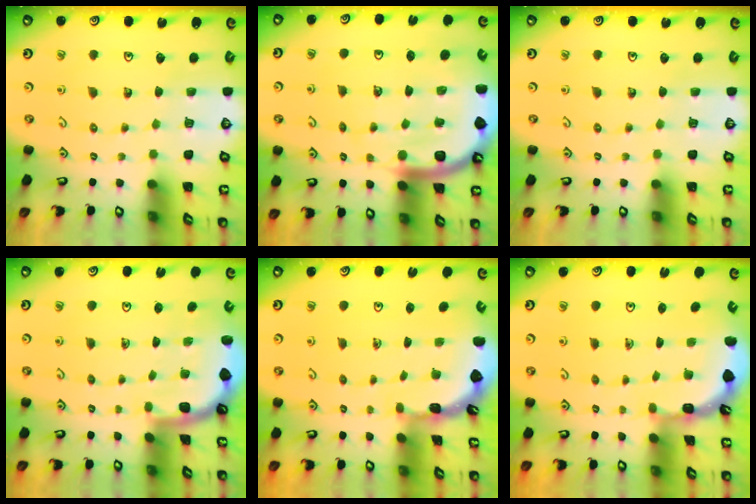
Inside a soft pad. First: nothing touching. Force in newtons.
{"total": 11.7, "press": 11.6, "slide": 1.4}
{"total": 0.0}
{"total": 1.7, "press": 1.7, "slide": 0.1}
{"total": 1.8, "press": 1.8, "slide": 0.1}
{"total": 2.3, "press": 2.3, "slide": 0.1}